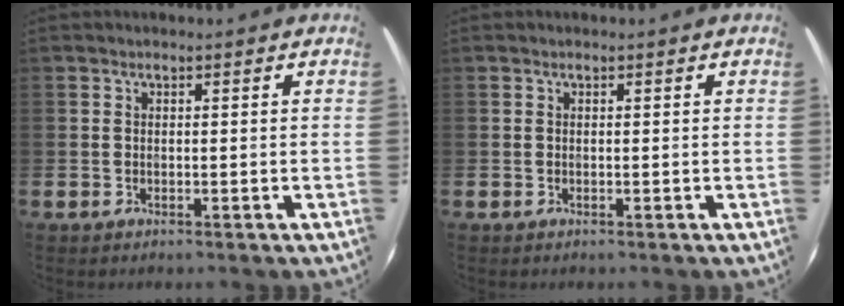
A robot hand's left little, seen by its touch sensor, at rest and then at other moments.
{"total": 0.0}